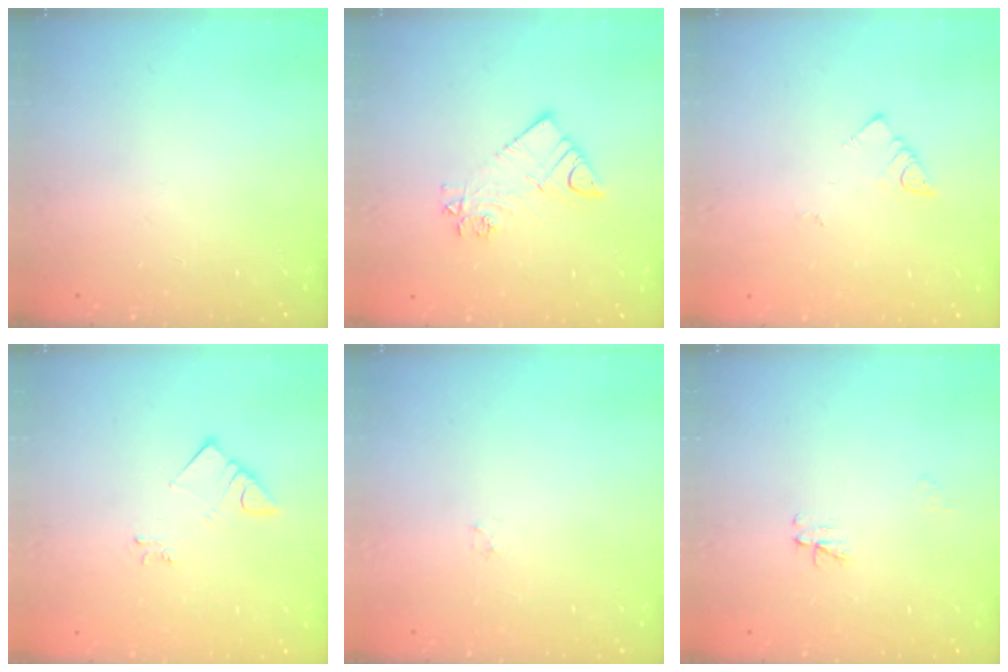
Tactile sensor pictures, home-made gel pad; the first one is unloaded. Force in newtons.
{"total": 9.3, "press": 9.3, "slide": 0.7}
{"total": 2.9, "press": 2.9, "slide": 0.3}
{"total": 3.3, "press": 3.3, "slide": 0.1}
{"total": 0.8, "press": 0.8, "slide": 0.2}
{"total": 3.0, "press": 3.0, "slide": 0.4}